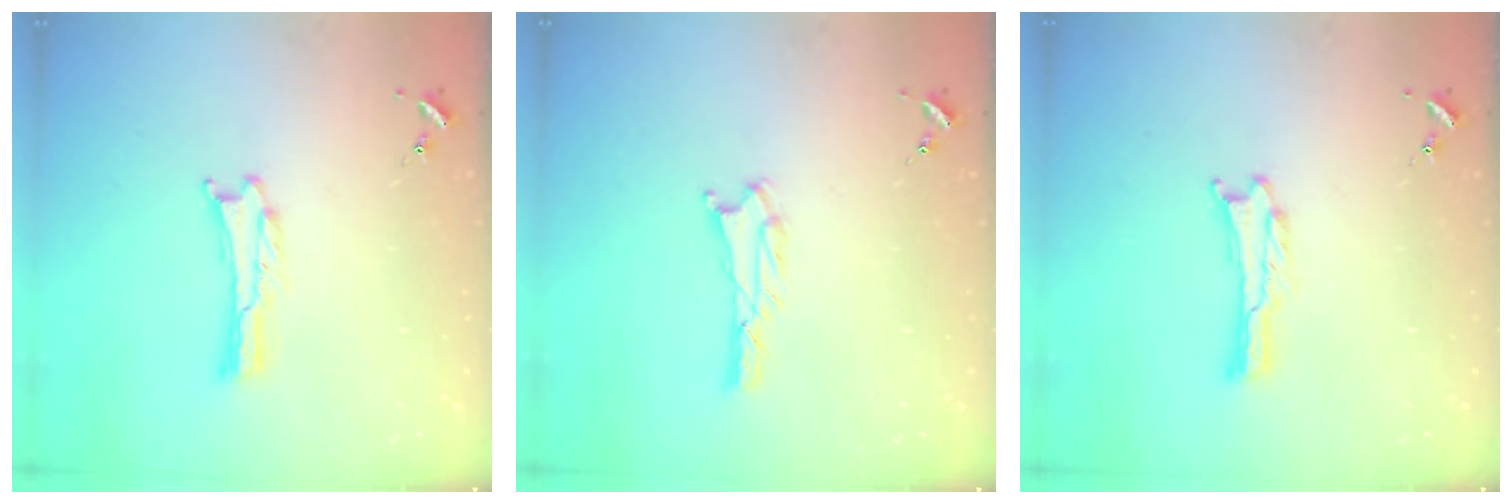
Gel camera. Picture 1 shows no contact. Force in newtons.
{"total": 0.7, "press": 0.7, "slide": 0.1}
{"total": 0.0}